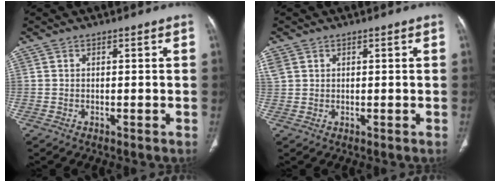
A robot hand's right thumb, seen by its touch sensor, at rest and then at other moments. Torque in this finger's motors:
{"motor_torque": [-0.16, 0.28, 0.42, 0.01, -0.01]}